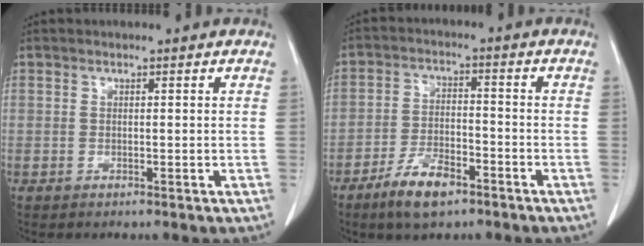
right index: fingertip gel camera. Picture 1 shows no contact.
{"total": 7.5, "force": [-5.0, 2.8, 4.8], "torque": [-0.097, -0.002, -0.089]}